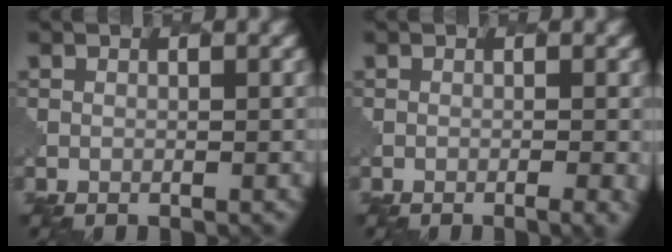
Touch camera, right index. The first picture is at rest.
{"total": 2.0, "force": [-0.7, 0.5, 1.8], "torque": [-0.018, 0.001, -0.008]}